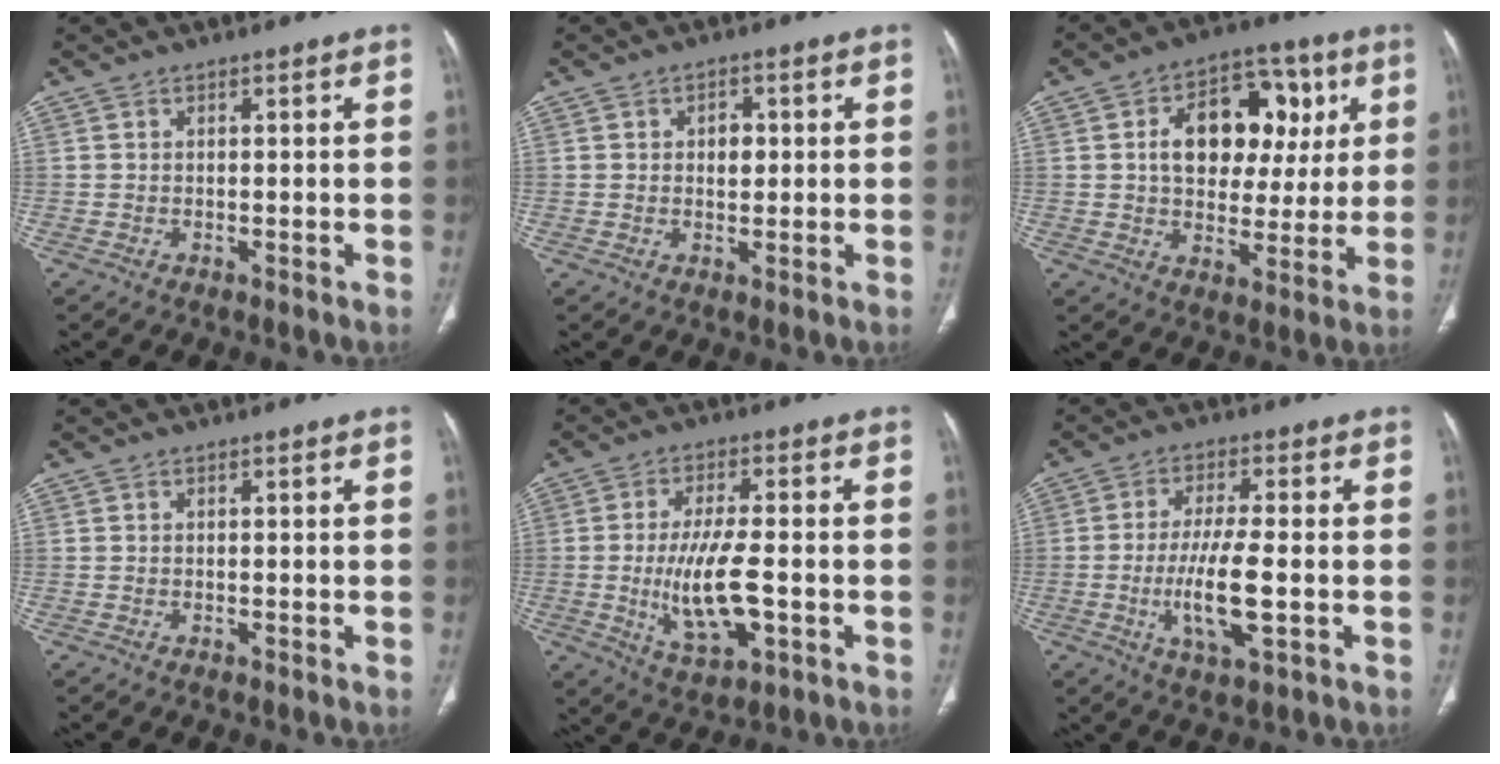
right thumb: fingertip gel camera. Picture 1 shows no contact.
{"total": 3.0, "force": [0.5, 2.1, 2.1], "torque": [-0.015, 0.001, 0.005]}
{"total": 16.7, "force": [4.0, 11.5, 11.5], "torque": [-0.119, 0.013, 0.061]}
{"total": 0.0}
{"total": 11.9, "force": [-2.0, 4.6, 10.8], "torque": [-0.203, -0.004, -0.027]}
{"total": 9.9, "force": [-1.9, 2.5, 9.5], "torque": [-0.191, -0.005, -0.033]}